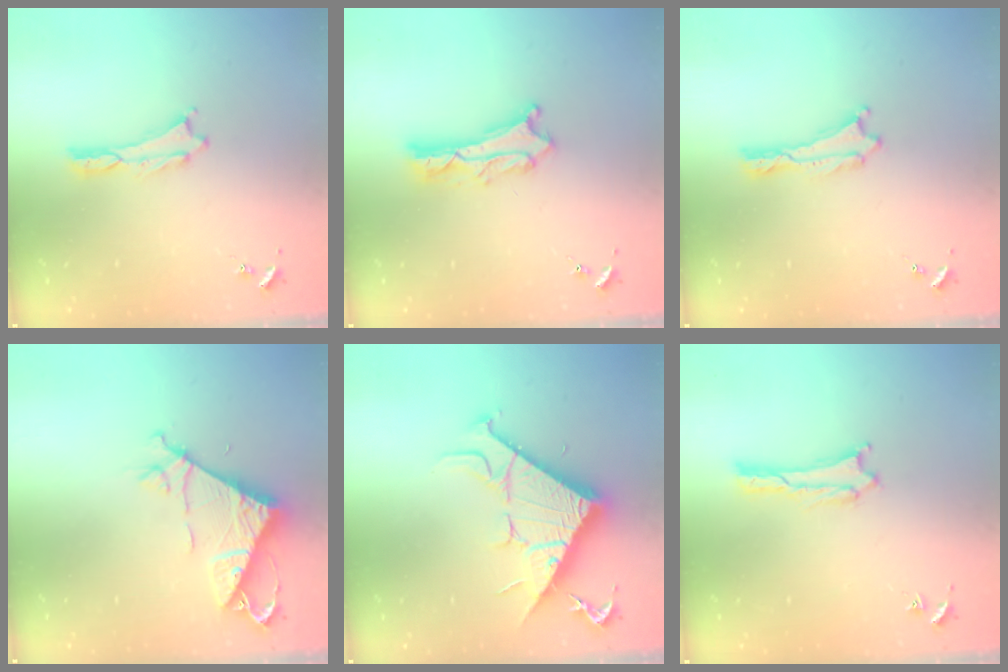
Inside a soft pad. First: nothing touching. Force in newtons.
{"total": 3.8, "press": 3.8, "slide": 0.4}
{"total": 0.0}
{"total": 7.5, "press": 7.5, "slide": 0.2}
{"total": 12.4, "press": 12.4, "slide": 0.2}
{"total": 1.7, "press": 1.7, "slide": 0.1}